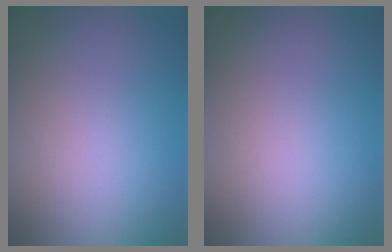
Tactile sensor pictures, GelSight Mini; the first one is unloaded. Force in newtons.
{"total": 0.0}